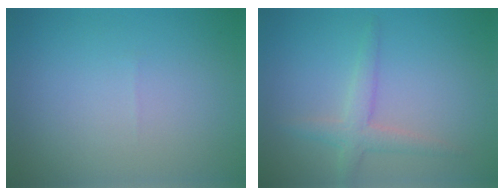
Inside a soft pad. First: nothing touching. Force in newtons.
{"total": 2.5, "press": 2.5, "slide": 0.2}